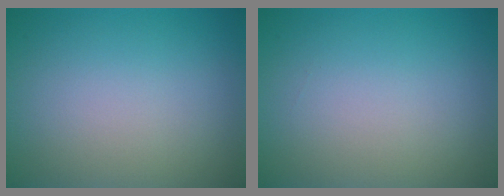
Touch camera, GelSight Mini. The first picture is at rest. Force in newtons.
{"total": 0.0}